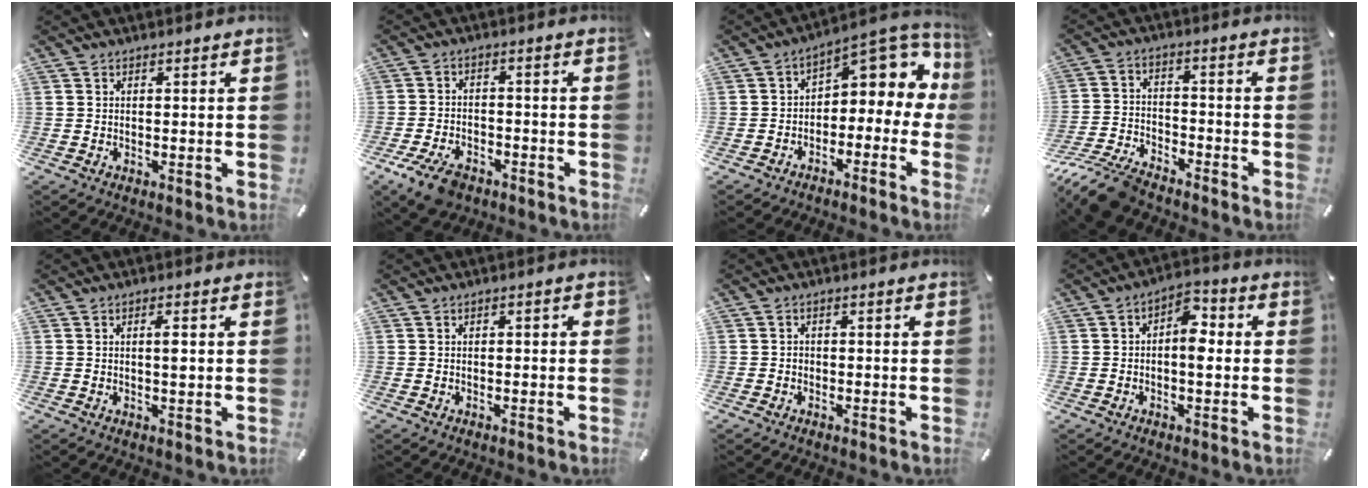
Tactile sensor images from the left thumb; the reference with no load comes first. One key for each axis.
{"total": 7.6, "fx": -4.8, "fy": 4.2, "fz": 4.2, "tx": -0.093, "ty": 0.017, "tz": -0.089}
{"total": 9.0, "fx": 3.6, "fy": 5.8, "fz": 5.8, "tx": -0.072, "ty": -0.033, "tz": 0.064}
{"total": 11.3, "fx": -9.7, "fy": 3.3, "fz": 4.9, "tx": -0.096, "ty": 0.046, "tz": -0.188}
{"total": 2.2, "fx": 0.2, "fy": 0.5, "fz": 2.1, "tx": -0.042, "ty": 0.000, "tz": 0.002}
{"total": 0.9, "fx": -0.6, "fy": 0.5, "fz": 0.5, "tx": -0.010, "ty": 0.002, "tz": -0.013}
{"total": 1.2, "fx": -0.7, "fy": 0.9, "fz": 0.3, "tx": -0.006, "ty": 0.005, "tz": -0.016}
{"total": 6.6, "fx": -0.2, "fy": 3.6, "fz": 5.5, "tx": -0.070, "ty": 0.005, "tz": -0.011}